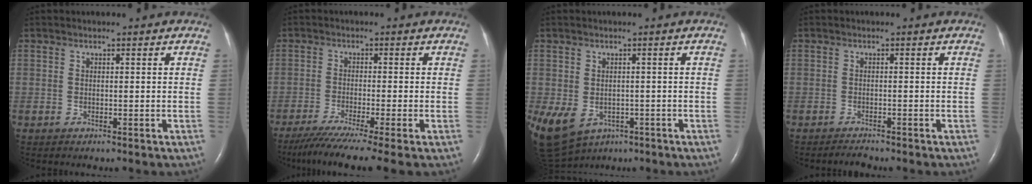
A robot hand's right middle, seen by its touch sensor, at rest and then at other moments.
{"total": 9.8, "force": [-7.5, -1.0, 6.2], "torque": [-0.091, -0.032, -0.117]}
{"total": 17.2, "force": [-7.4, 12.9, 8.7], "torque": [-0.252, -0.022, -0.095]}
{"total": 1.1, "force": [-1.1, 0.0, 0.1], "torque": [-0.010, -0.005, -0.015]}